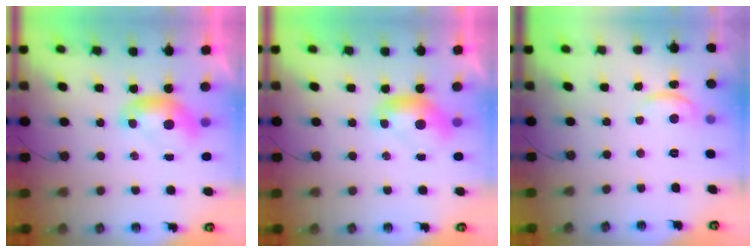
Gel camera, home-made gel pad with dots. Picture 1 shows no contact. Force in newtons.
{"total": 0.0}
{"total": 2.2, "press": 2.1, "slide": 0.5}